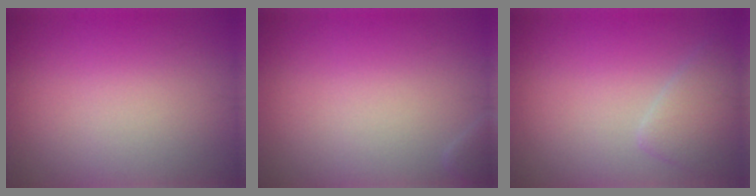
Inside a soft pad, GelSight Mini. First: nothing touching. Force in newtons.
{"total": 0.7, "press": 0.7, "slide": 0.1}
{"total": 2.5, "press": 2.5, "slide": 0.2}